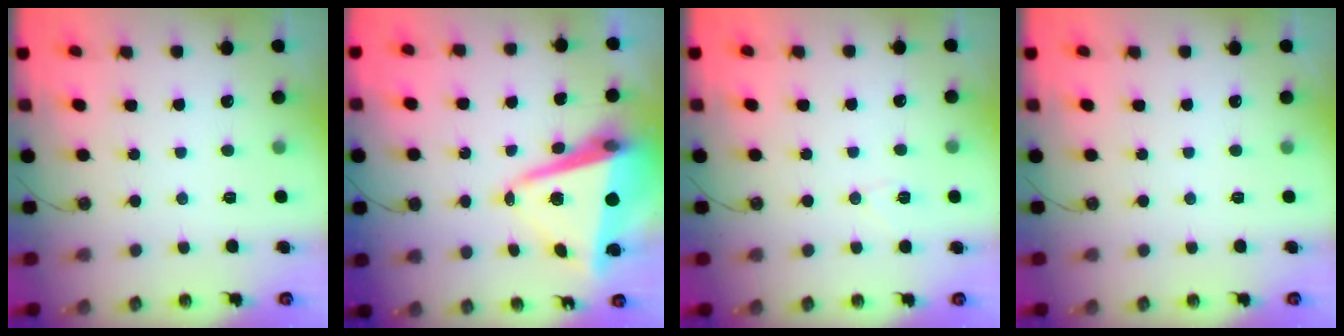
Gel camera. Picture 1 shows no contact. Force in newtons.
{"total": 11.5, "press": 11.3, "slide": 2.0}
{"total": 6.0, "press": 6.0, "slide": 1.0}
{"total": 0.0}